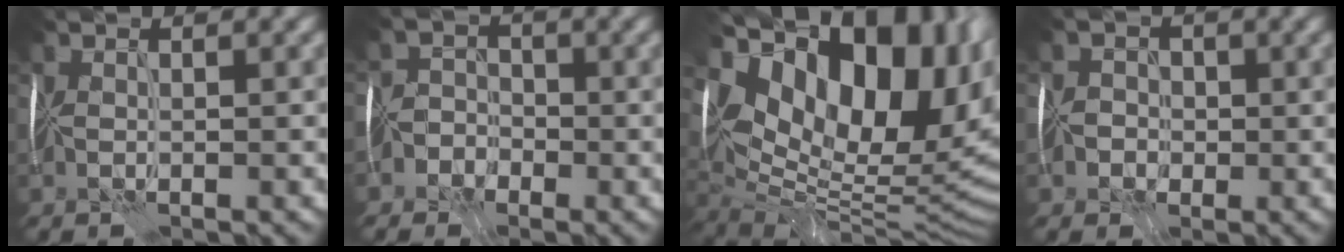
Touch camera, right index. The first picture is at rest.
{"total": 3.8, "force": [-3.1, 2.1, 0.0], "torque": [0.037, 0.001, -0.063]}
{"total": 18.2, "force": [7.6, 9.3, 13.7], "torque": [-0.204, 0.040, 0.140]}
{"total": 2.1, "force": [-1.4, 1.6, -0.1], "torque": [0.033, 0.006, -0.036]}